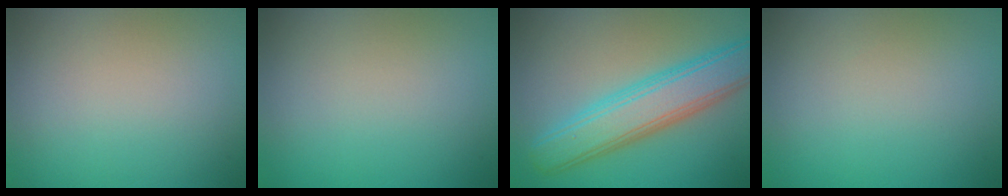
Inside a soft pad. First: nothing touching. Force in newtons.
{"total": 0.0}
{"total": 6.5, "press": 6.5, "slide": 0.2}
{"total": 0.0}